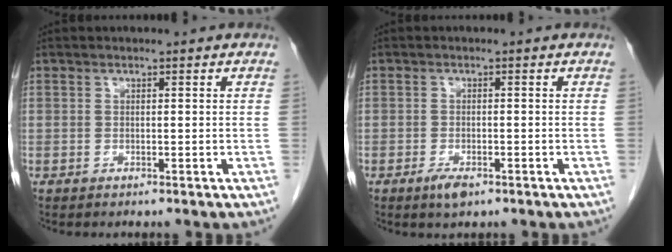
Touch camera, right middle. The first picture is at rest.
{"total": 2.7, "force": [-1.6, 0.9, 1.9], "torque": [-0.038, -0.002, -0.024]}